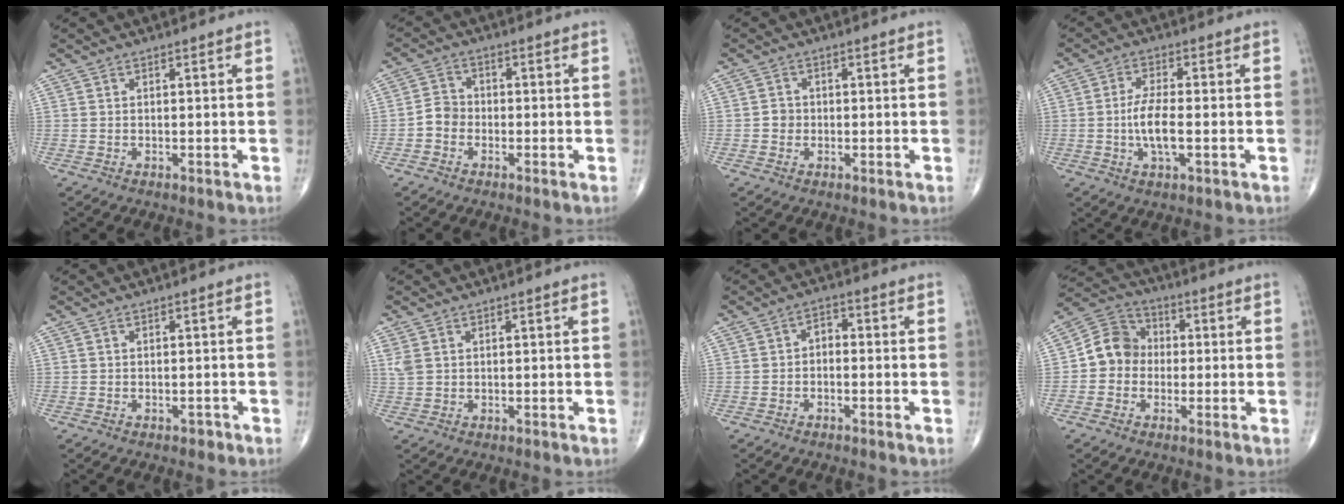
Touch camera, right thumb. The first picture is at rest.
{"total": 3.5, "force": [-1.4, 2.9, 1.4], "torque": [-0.010, 0.014, -0.036]}
{"total": 1.8, "force": [-0.3, 1.7, 0.6], "torque": [0.001, 0.006, -0.008]}
{"total": 6.6, "force": [-1.0, 2.2, 6.1], "torque": [-0.127, 0.000, -0.023]}
{"total": 0.8, "force": [-0.5, 0.5, 0.3], "torque": [0.002, 0.001, -0.009]}
{"total": 2.1, "force": [0.8, 1.5, 1.3], "torque": [-0.035, 0.005, 0.023]}
{"total": 2.6, "force": [-0.7, 1.7, 1.8], "torque": [-0.017, 0.019, -0.024]}
{"total": 8.6, "force": [-0.7, 7.6, 3.8], "torque": [-0.045, 0.033, -0.029]}